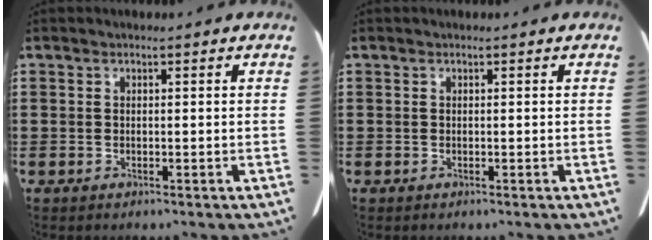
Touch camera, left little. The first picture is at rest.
{"total": 0.0}